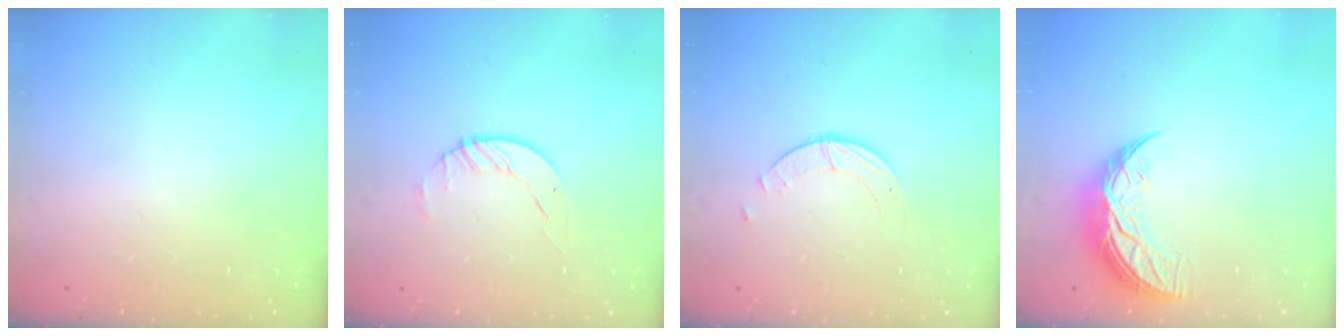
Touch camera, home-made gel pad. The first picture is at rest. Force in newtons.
{"total": 2.5, "press": 2.5, "slide": 0.3}
{"total": 1.4, "press": 1.4, "slide": 0.2}
{"total": 9.0, "press": 9.0, "slide": 0.8}